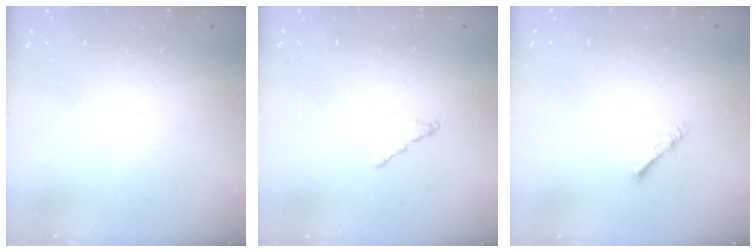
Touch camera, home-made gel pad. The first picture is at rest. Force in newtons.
{"total": 0.5, "press": 0.4, "slide": 0.3}
{"total": 1.6, "press": 1.5, "slide": 0.3}